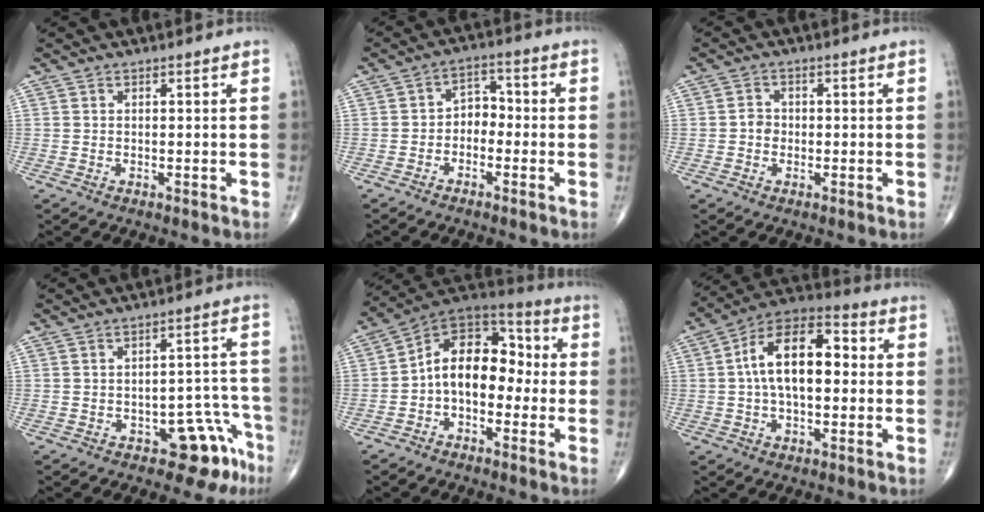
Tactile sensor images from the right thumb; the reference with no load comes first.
{"total": 4.6, "force": [-1.5, 3.4, 2.7], "torque": [-0.021, 0.030, -0.040]}
{"total": 2.2, "force": [-0.4, 2.0, 1.0], "torque": [-0.003, 0.008, -0.012]}
{"total": 9.0, "force": [-5.3, 4.8, 5.6], "torque": [-0.022, 0.048, -0.062]}
{"total": 14.0, "force": [-1.5, 9.2, 10.4], "torque": [-0.130, 0.052, -0.040]}
{"total": 15.5, "force": [1.3, 8.4, 13.0], "torque": [-0.210, 0.037, 0.010]}